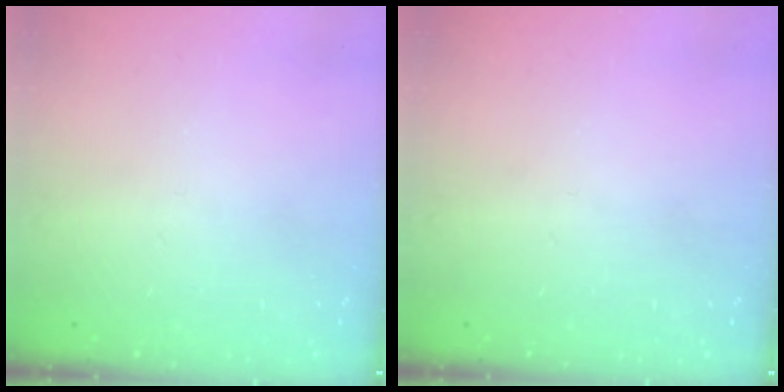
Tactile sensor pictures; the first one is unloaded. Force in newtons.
{"total": 0.0}